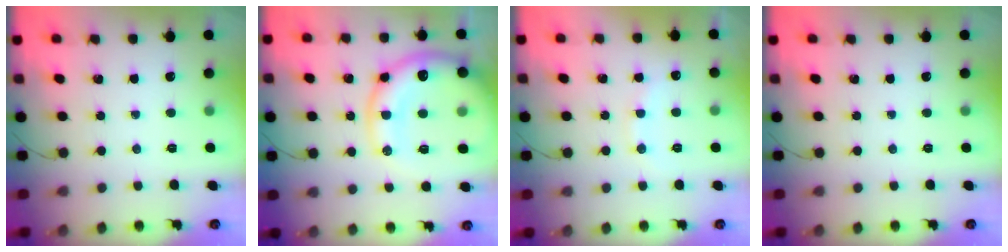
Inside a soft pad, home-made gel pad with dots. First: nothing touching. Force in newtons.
{"total": 20.4, "press": 20.0, "slide": 4.0}
{"total": 7.8, "press": 7.6, "slide": 1.6}
{"total": 0.0}